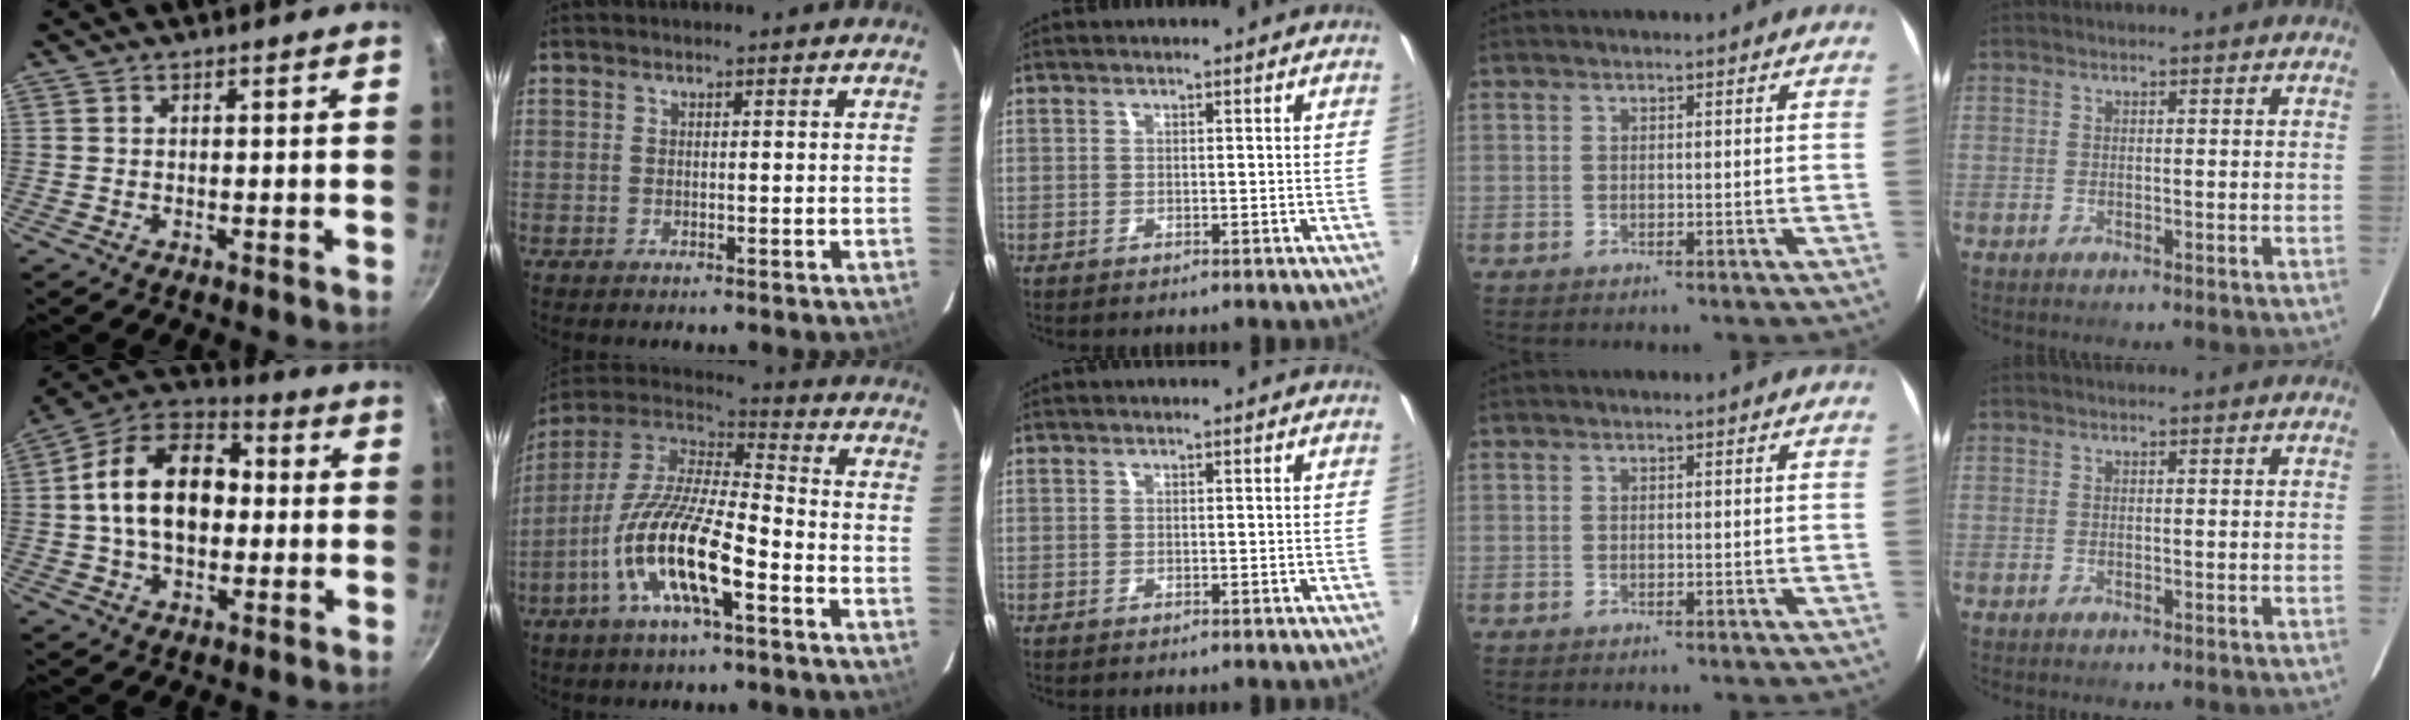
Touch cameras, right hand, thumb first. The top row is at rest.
{"thumb": {"total": 18.1, "force": [0.7, 12.1, 13.5], "torque": [-0.197, 0.034, -0.007]}, "index": {"total": 16.8, "force": [-7.2, 4.0, 14.7], "torque": [-0.291, -0.016, -0.146]}}